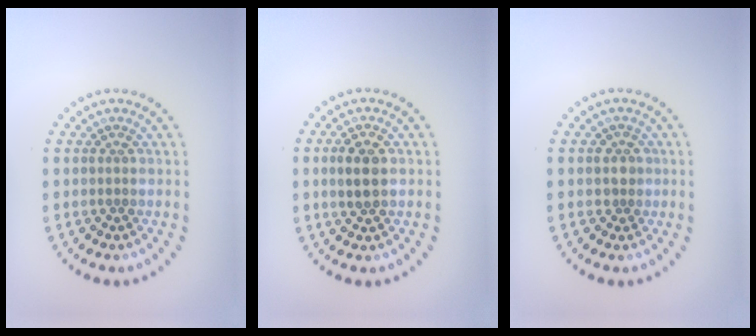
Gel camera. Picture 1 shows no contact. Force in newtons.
{"total": 2.6, "press": 2.6, "slide": 0.2}
{"total": 1.5, "press": 1.4, "slide": 0.7}